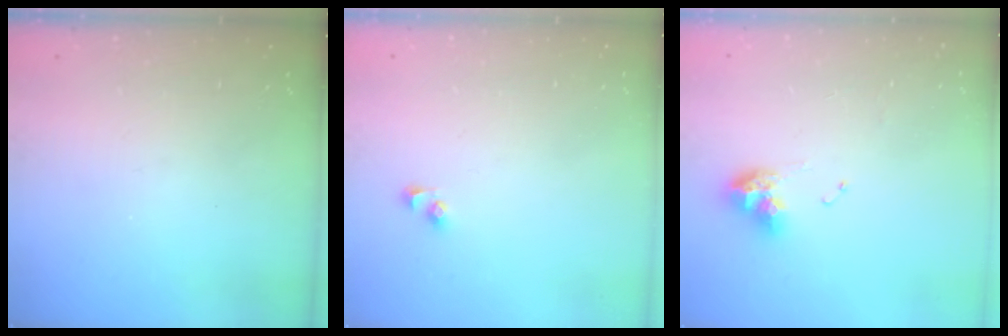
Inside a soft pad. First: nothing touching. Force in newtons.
{"total": 2.3, "press": 2.3, "slide": 0.2}
{"total": 9.1, "press": 9.0, "slide": 1.0}